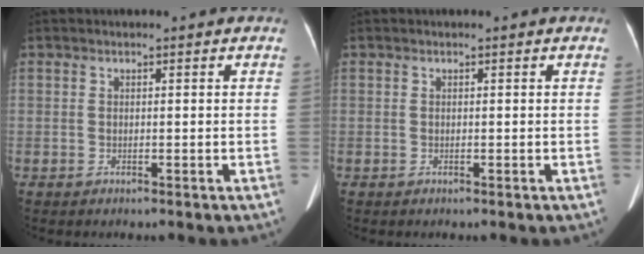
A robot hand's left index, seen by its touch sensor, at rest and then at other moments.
{"total": 0.0}